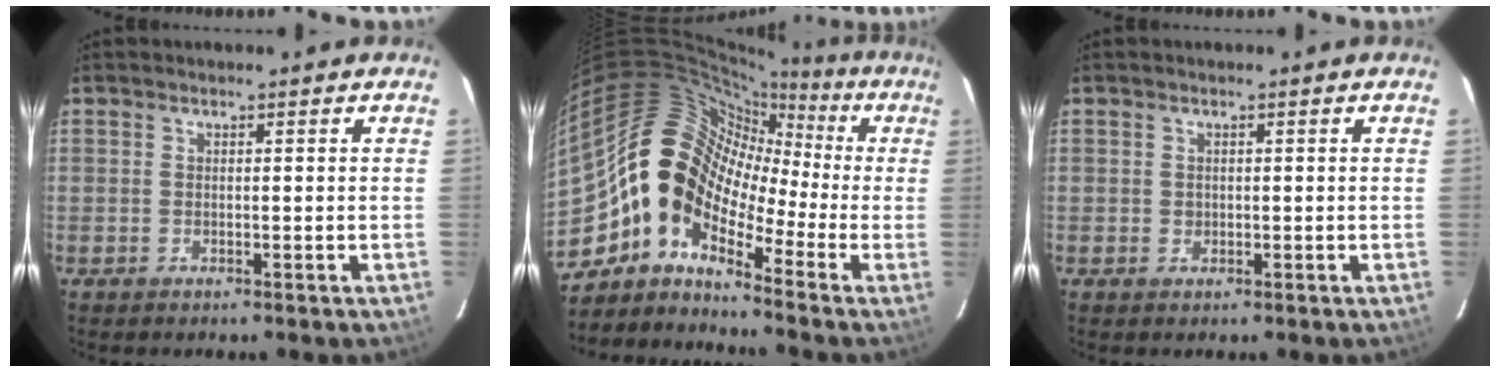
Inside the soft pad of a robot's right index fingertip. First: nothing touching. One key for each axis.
{"total": 13.2, "fx": -4.5, "fy": 9.5, "fz": 8.0, "tx": -0.130, "ty": 0.025, "tz": -0.113}
{"total": 1.2, "fx": 0.0, "fy": 1.2, "fz": 0.2, "tx": 0.000, "ty": 0.002, "tz": 0.001}